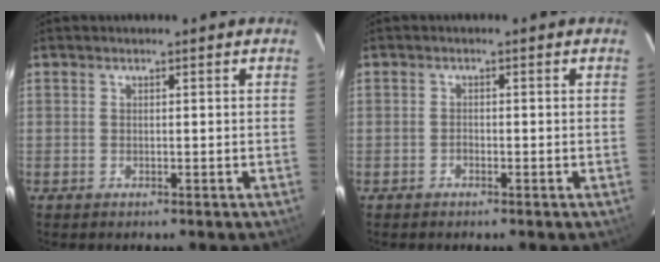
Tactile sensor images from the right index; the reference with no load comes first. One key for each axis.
{"total": 0.7, "fx": -0.6, "fy": 0.2, "fz": 0.2, "tx": -0.003, "ty": 0.001, "tz": -0.011}